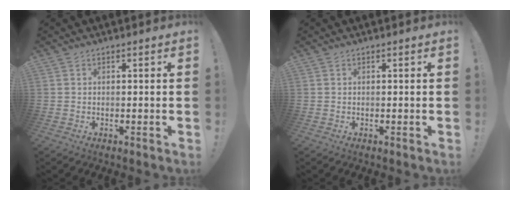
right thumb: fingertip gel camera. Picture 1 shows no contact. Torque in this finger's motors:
{"motor_torque": [0.00, 0.00, 0.00, 0.00, 0.00]}